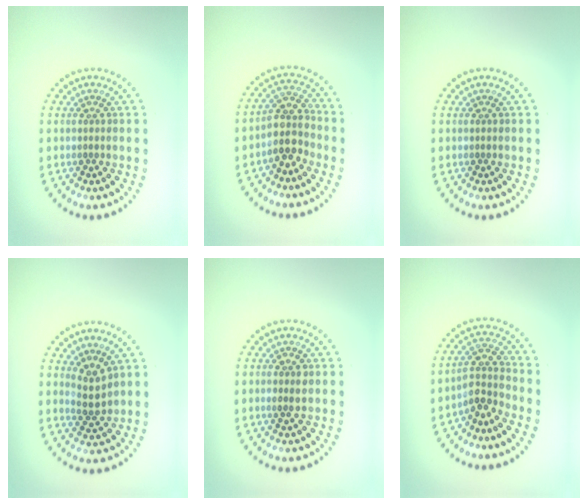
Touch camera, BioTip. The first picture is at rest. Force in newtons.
{"total": 3.3, "press": 2.7, "slide": 1.9}
{"total": 0.0}
{"total": 1.9, "press": 1.6, "slide": 1.1}
{"total": 1.4, "press": 1.4, "slide": 0.2}
{"total": 2.9, "press": 2.2, "slide": 1.8}